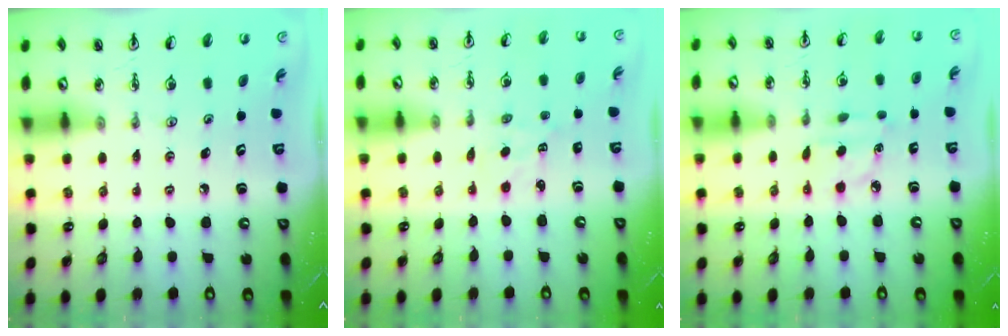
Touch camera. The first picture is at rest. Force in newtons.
{"total": 1.2, "press": 1.2, "slide": 0.2}
{"total": 2.9, "press": 2.8, "slide": 0.5}